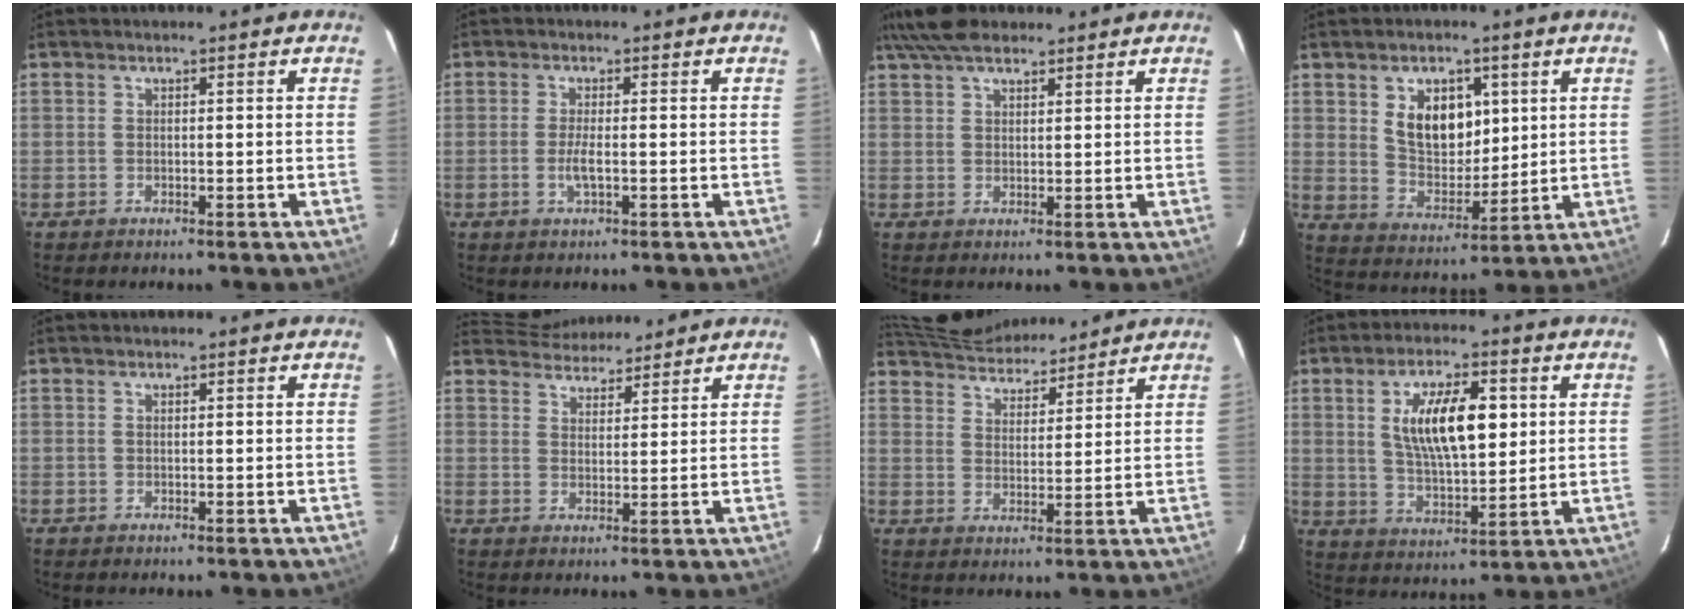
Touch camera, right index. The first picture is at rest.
{"total": 2.6, "force": [-0.7, 0.2, 2.5], "torque": [-0.050, -0.005, -0.013]}
{"total": 6.9, "force": [5.8, 2.1, 3.0], "torque": [-0.061, 0.022, 0.106]}
{"total": 9.6, "force": [3.9, 6.1, 6.4], "torque": [-0.107, 0.002, 0.085]}
{"total": 0.0}
{"total": 8.9, "force": [8.7, 1.8, 0.8], "torque": [-0.015, 0.020, 0.133]}
{"total": 13.8, "force": [13.0, 2.8, 3.8], "torque": [-0.072, 0.029, 0.201]}
{"total": 12.1, "force": [3.5, 4.2, 10.8], "torque": [-0.192, 0.002, 0.069]}